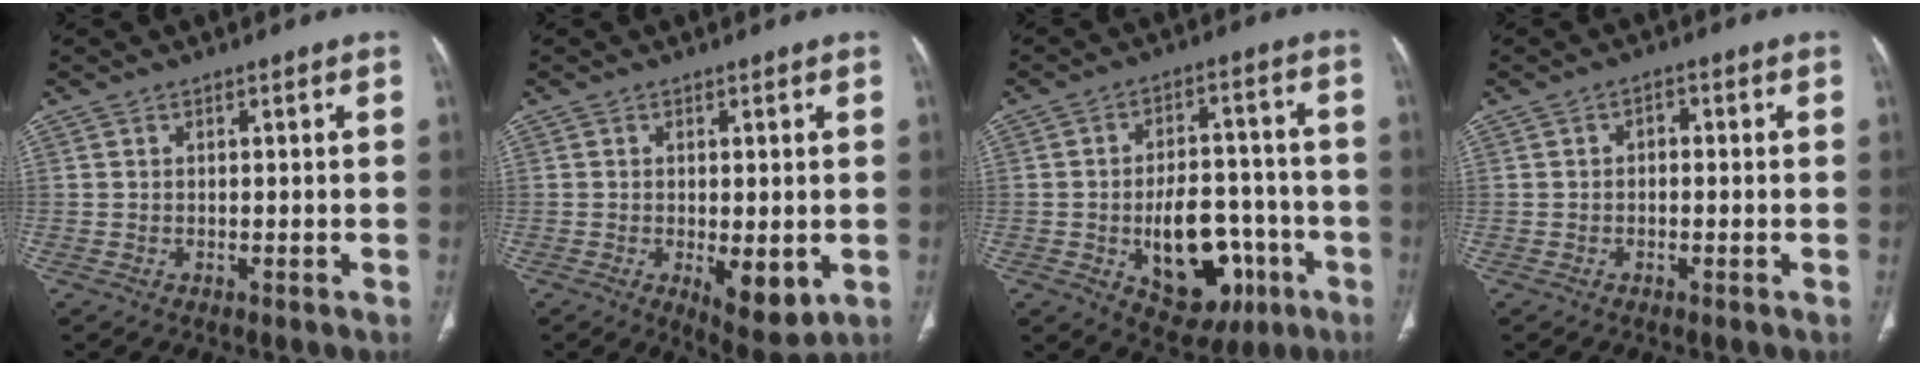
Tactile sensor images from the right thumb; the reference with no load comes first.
{"total": 7.3, "force": [-1.6, 3.0, 6.5], "torque": [-0.089, -0.020, -0.015]}
{"total": 16.6, "force": [-5.3, 10.0, 12.1], "torque": [-0.137, 0.038, -0.061]}
{"total": 1.8, "force": [-0.1, 1.2, 1.3], "torque": [-0.011, 0.008, -0.007]}